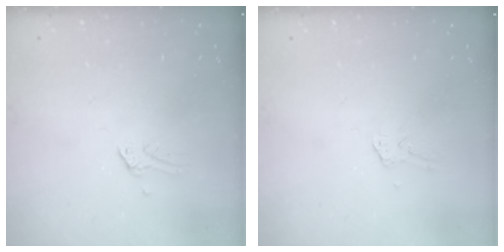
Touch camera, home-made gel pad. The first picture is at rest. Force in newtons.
{"total": 1.9, "press": 1.9, "slide": 0.1}